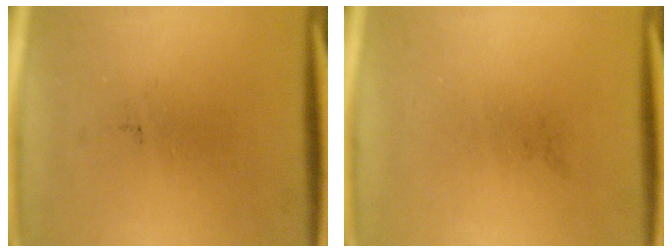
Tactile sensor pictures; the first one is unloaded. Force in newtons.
{"total": 0.0}